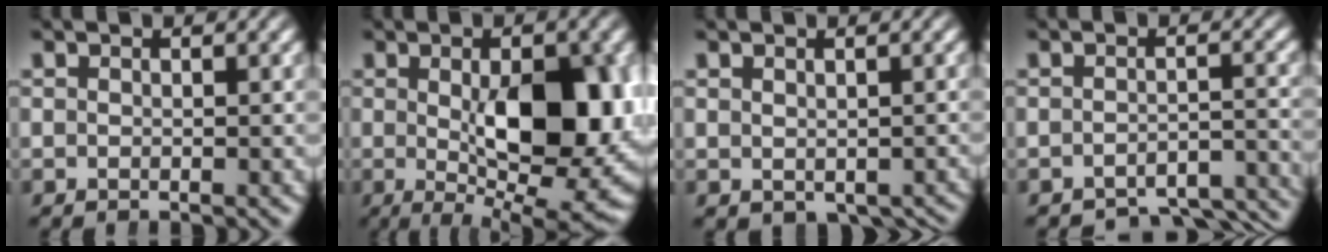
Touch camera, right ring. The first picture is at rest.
{"total": 11.8, "force": [-0.2, 4.3, 11.0], "torque": [-0.146, -0.022, 0.012]}
{"total": 2.6, "force": [-2.0, 1.2, 1.0], "torque": [-0.002, -0.016, -0.014]}
{"total": 7.6, "force": [-7.0, 1.9, 2.2], "torque": [-0.013, -0.020, -0.101]}